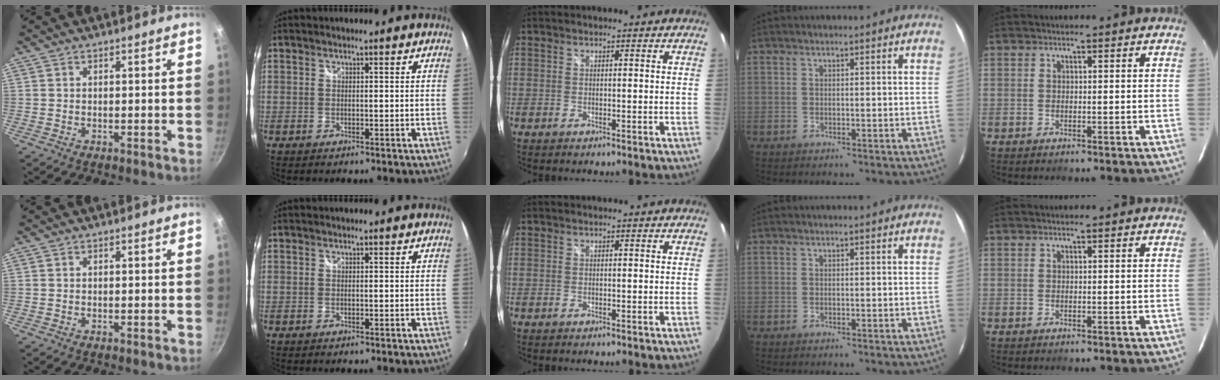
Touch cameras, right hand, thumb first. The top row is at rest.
{}